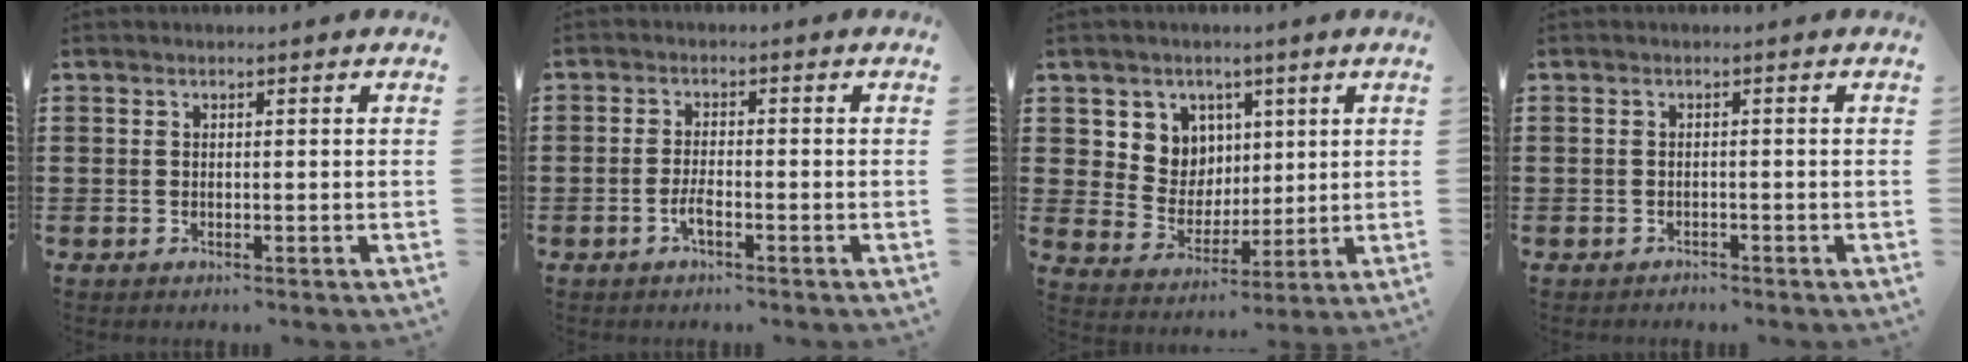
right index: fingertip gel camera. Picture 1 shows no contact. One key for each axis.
{"total": 2.5, "fx": -1.2, "fy": 0.6, "fz": 2.1, "tx": -0.044, "ty": -0.001, "tz": -0.025}
{"total": 7.2, "fx": 3.1, "fy": 6.4, "fz": 0.9, "tx": -0.049, "ty": -0.007, "tz": 0.059}
{"total": 0.9, "fx": -0.9, "fy": 0.2, "fz": 0.0, "tx": -0.004, "ty": 0.002, "tz": -0.020}